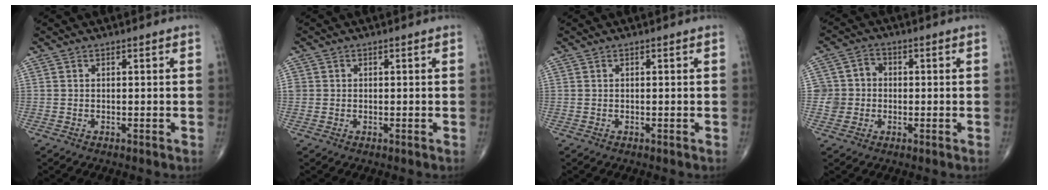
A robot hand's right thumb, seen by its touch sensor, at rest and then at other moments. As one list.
[{"total": 1.3, "force": [0.1, 1.3, 0.3], "torque": [0.005, 0.003, 0.002]}, {"total": 0.0}, {"total": 5.7, "force": [-0.4, 5.5, 1.2], "torque": [0.006, 0.014, -0.015]}]